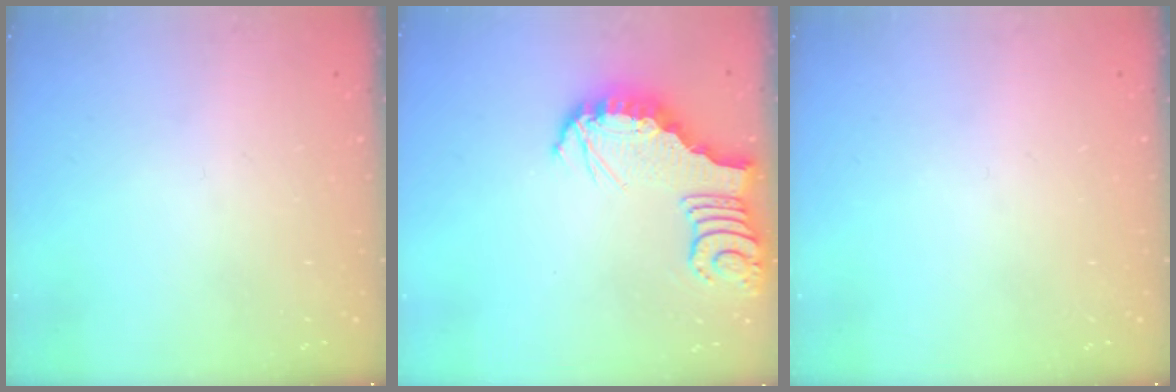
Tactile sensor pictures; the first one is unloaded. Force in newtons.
{"total": 4.0, "press": 3.9, "slide": 0.7}
{"total": 0.0}